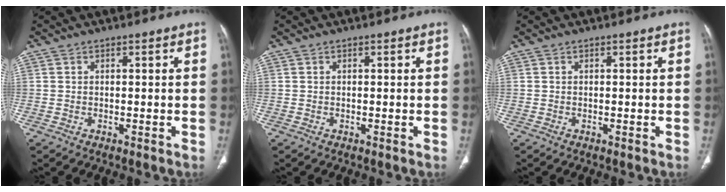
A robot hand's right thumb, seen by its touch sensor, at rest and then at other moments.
{"total": 0.0}
{"total": 0.0}